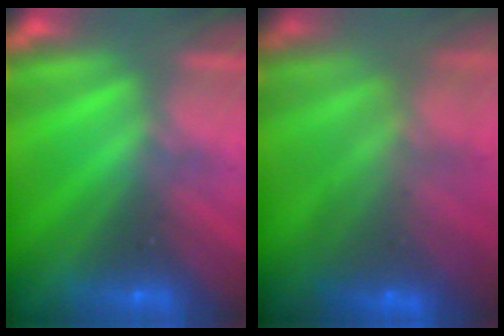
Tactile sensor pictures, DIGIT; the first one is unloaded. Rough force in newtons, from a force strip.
{"total": 7.4}